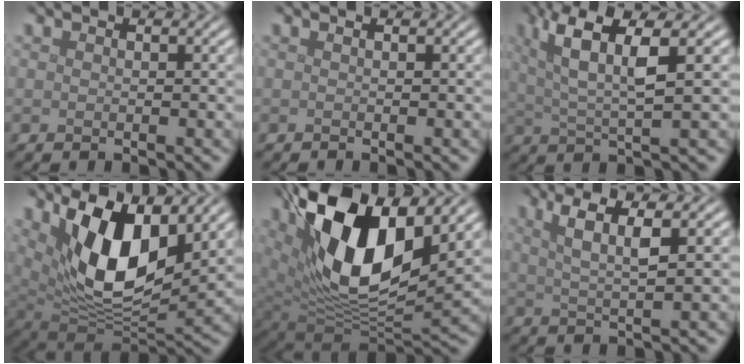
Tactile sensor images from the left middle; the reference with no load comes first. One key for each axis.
{"total": 0.5, "fx": -0.1, "fy": 0.2, "fz": 0.5, "tx": -0.005, "ty": 0.001, "tz": -0.005}
{"total": 6.6, "fx": 2.4, "fy": 1.5, "fz": 5.9, "tx": -0.116, "ty": 0.004, "tz": 0.046}
{"total": 11.2, "fx": 3.8, "fy": 5.1, "fz": 9.2, "tx": -0.164, "ty": -0.014, "tz": 0.071}
{"total": 14.9, "fx": 5.8, "fy": 7.3, "fz": 11.7, "tx": -0.210, "ty": -0.001, "tz": 0.103}
{"total": 3.5, "fx": 1.5, "fy": 0.7, "fz": 3.1, "tx": -0.059, "ty": -0.002, "tz": 0.029}